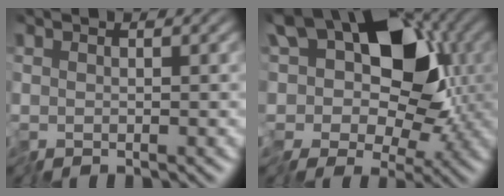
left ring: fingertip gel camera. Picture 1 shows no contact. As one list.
[{"total": 10.9, "force": [1.2, 7.3, 8.0], "torque": [-0.096, 0.000, 0.003]}]